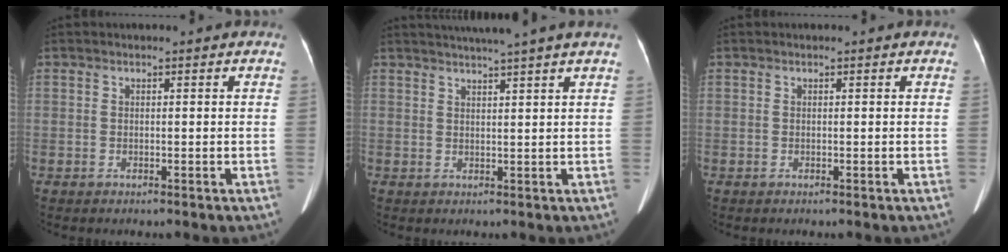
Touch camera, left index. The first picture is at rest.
{"total": 6.3, "force": [5.5, -1.2, 2.7], "torque": [-0.038, 0.015, 0.071]}
{"total": 0.0}